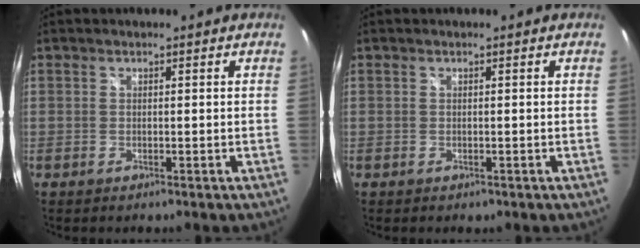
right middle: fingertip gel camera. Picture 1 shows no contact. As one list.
[{"total": 0.0}]